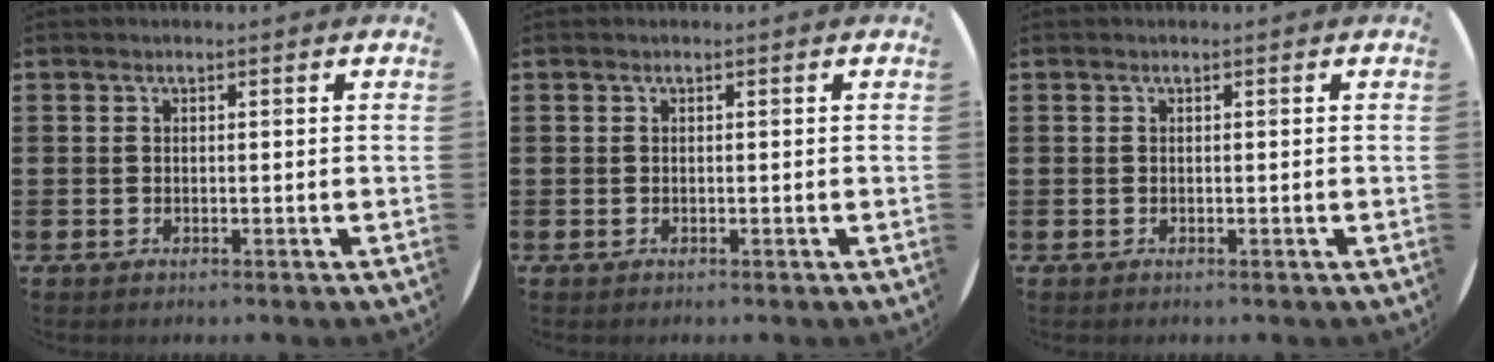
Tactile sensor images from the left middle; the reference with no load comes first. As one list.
[{"total": 0.0}, {"total": 0.0}]